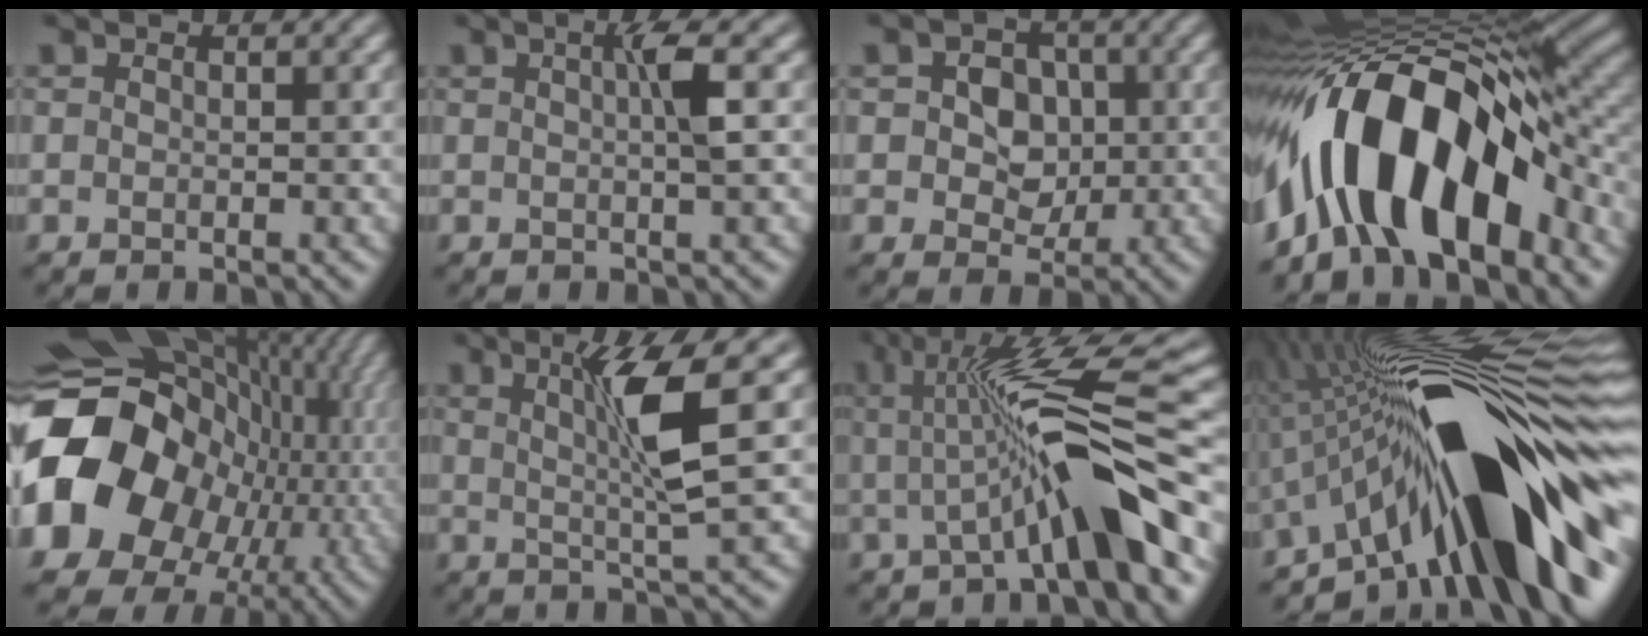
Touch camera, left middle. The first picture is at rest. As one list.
[{"total": 2.5, "force": [0.6, 0.2, 2.5], "torque": [-0.045, 0.006, 0.009]}, {"total": 4.5, "force": [0.4, 3.6, 2.7], "torque": [-0.036, 0.004, -0.009]}, {"total": 14.3, "force": [-5.1, 7.0, 11.4], "torque": [-0.182, 0.015, -0.090]}, {"total": 20.9, "force": [-3.0, 18.0, 10.4], "torque": [-0.198, -0.028, -0.065]}, {"total": 5.3, "force": [1.5, 0.3, 5.1], "torque": [-0.095, -0.001, 0.032]}, {"total": 9.8, "force": [-0.6, 2.1, 9.6], "torque": [-0.126, 0.018, -0.025]}, {"total": 16.2, "force": [-2.6, 5.1, 15.1], "torque": [-0.209, 0.031, -0.061]}]